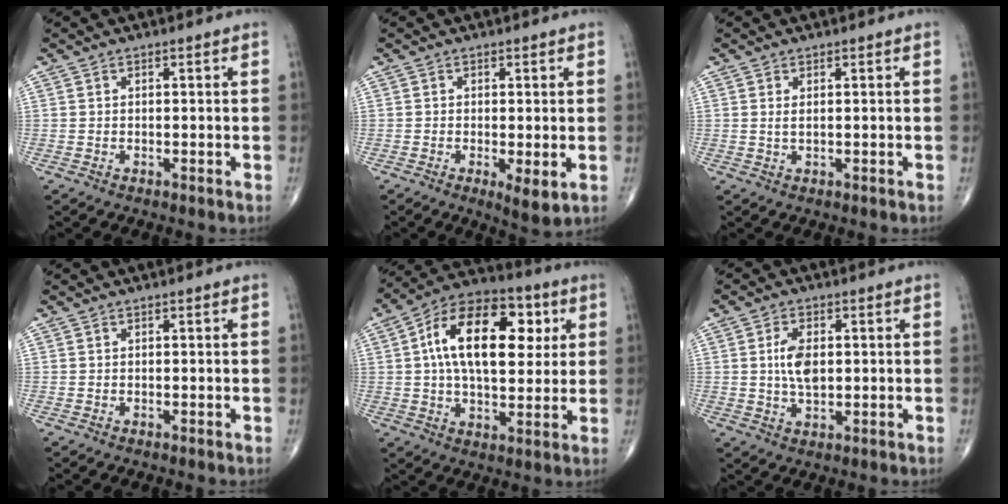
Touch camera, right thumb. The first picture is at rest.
{"total": 4.3, "force": [-1.0, 1.3, 4.0], "torque": [-0.068, -0.016, -0.017]}
{"total": 1.1, "force": [0.3, 0.3, 0.9], "torque": [-0.018, 0.000, 0.008]}
{"total": 0.0}
{"total": 20.2, "force": [4.4, 11.1, 16.3], "torque": [-0.238, 0.013, 0.062]}
{"total": 6.0, "force": [0.7, 3.3, 5.0], "torque": [-0.090, -0.002, 0.012]}